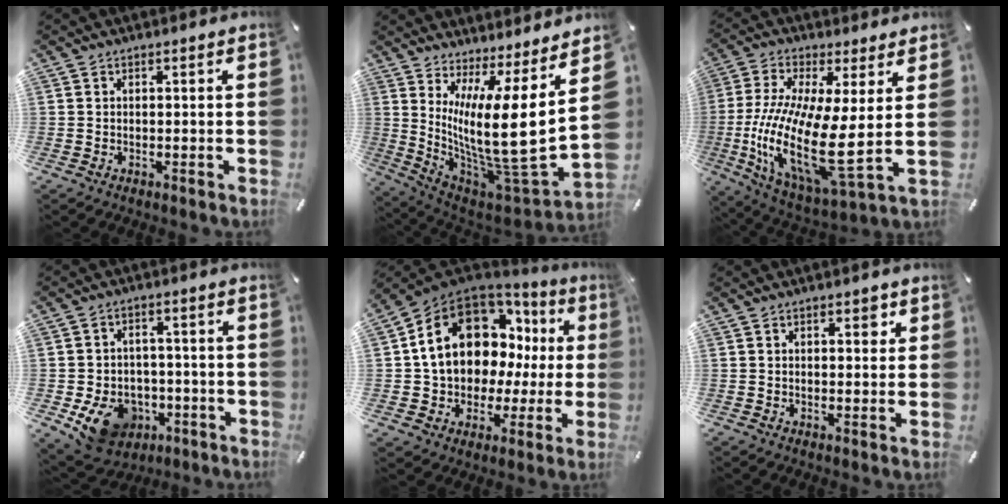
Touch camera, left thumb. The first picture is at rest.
{"total": 17.4, "force": [4.6, 3.3, 16.4], "torque": [-0.302, -0.087, 0.075]}
{"total": 20.2, "force": [-0.7, 6.0, 19.3], "torque": [-0.416, -0.043, -0.011]}
{"total": 11.0, "force": [-4.3, 8.5, 5.4], "torque": [-0.099, 0.024, -0.069]}
{"total": 17.4, "force": [6.1, 13.1, 9.8], "torque": [-0.180, -0.035, 0.117]}
{"total": 2.9, "force": [1.3, 1.7, 1.9], "torque": [-0.019, -0.003, 0.015]}